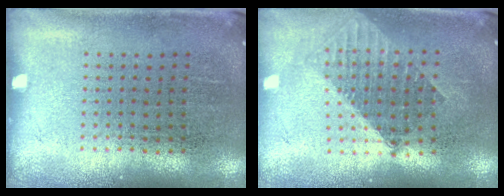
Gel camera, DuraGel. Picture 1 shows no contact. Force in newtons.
{"total": 1.6, "press": 1.3, "slide": 1.0}